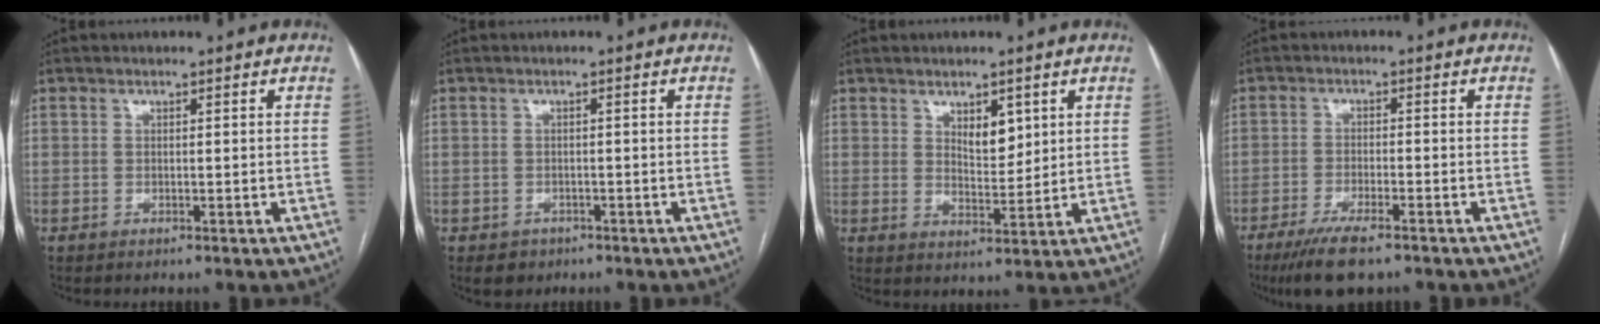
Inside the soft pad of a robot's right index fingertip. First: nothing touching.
{"total": 2.4, "force": [-1.4, 1.9, 0.5], "torque": [-0.008, 0.004, -0.014]}
{"total": 4.4, "force": [1.9, 2.6, 3.0], "torque": [-0.042, 0.000, 0.035]}
{"total": 7.8, "force": [-5.6, 1.4, 5.2], "torque": [-0.090, -0.017, -0.091]}